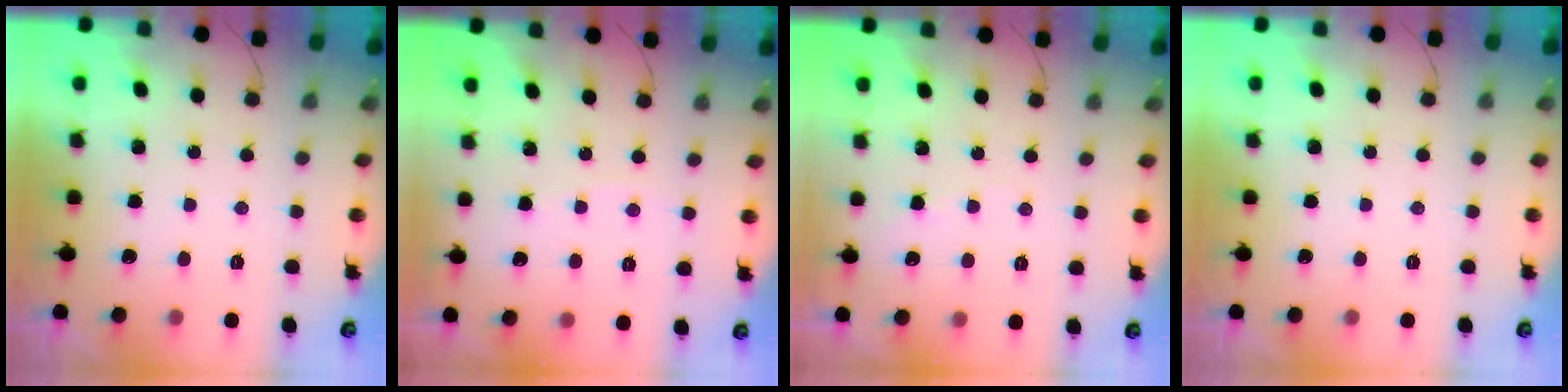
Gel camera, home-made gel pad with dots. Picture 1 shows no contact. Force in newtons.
{"total": 2.3, "press": 2.3, "slide": 0.3}
{"total": 2.5, "press": 2.5, "slide": 0.4}
{"total": 0.0}